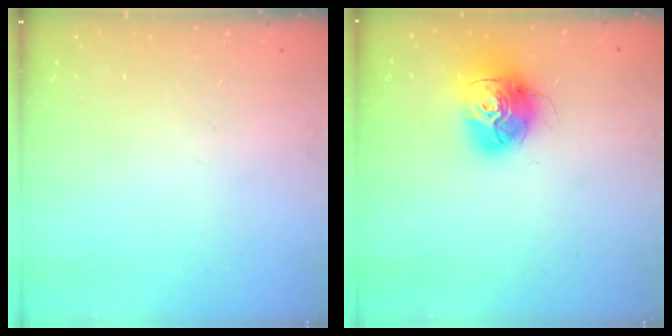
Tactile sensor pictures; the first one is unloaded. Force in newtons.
{"total": 15.7, "press": 15.6, "slide": 1.6}